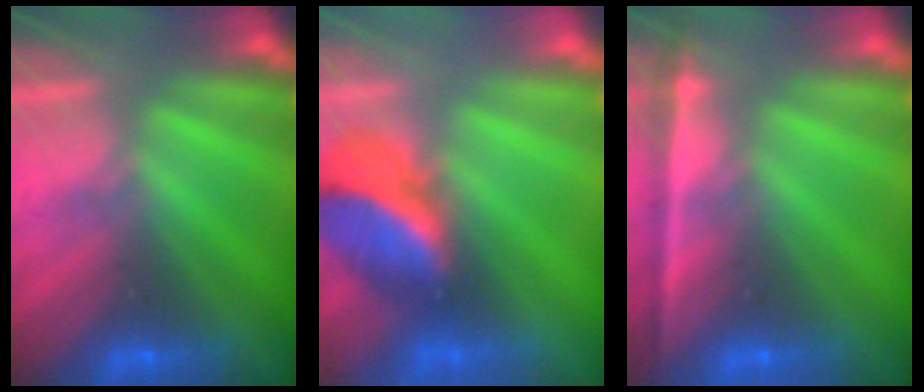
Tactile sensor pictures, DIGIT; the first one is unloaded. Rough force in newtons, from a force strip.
{"total": 2.5}
{"total": 1.8}